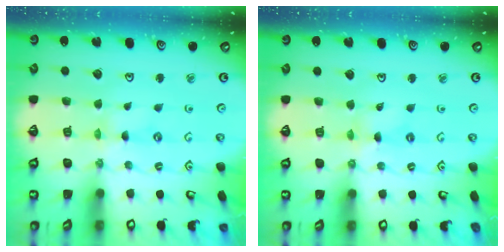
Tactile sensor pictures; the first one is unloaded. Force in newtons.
{"total": 2.6, "press": 2.6, "slide": 0.2}